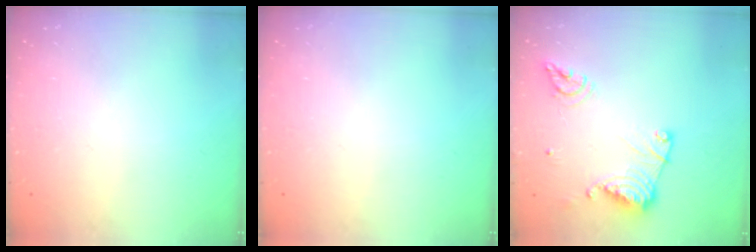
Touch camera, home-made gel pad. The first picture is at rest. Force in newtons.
{"total": 0.0}
{"total": 13.6, "press": 13.5, "slide": 1.5}